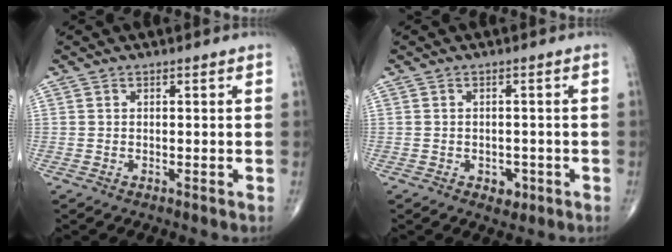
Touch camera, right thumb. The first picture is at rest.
{"total": 2.6, "force": [-1.1, 1.9, 1.4], "torque": [-0.009, 0.003, -0.010]}